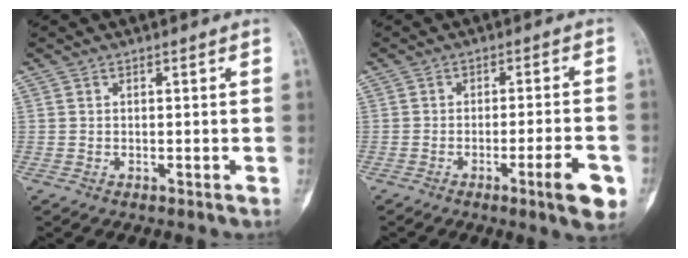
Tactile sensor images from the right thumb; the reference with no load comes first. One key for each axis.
{"total": 7.4, "fx": -3.3, "fy": 1.0, "fz": 6.6, "tx": -0.087, "ty": 0.008, "tz": -0.043}